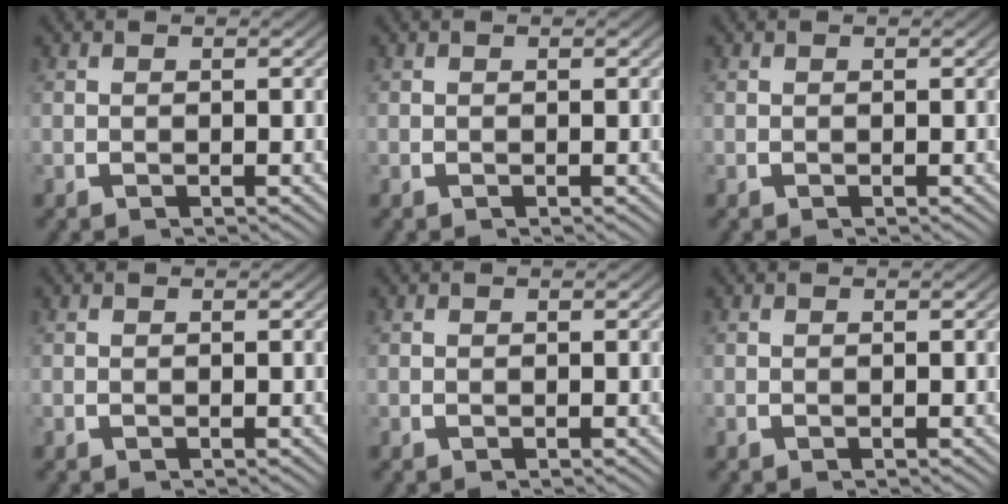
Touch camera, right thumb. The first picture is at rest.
{"total": 0.0}
{"total": 0.0}
{"total": 0.0}
{"total": 0.0}
{"total": 0.0}